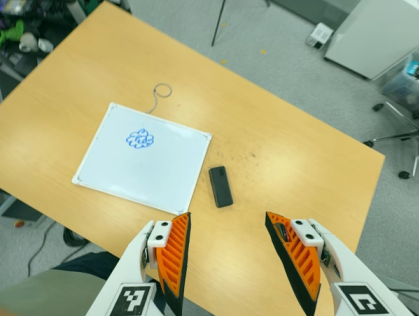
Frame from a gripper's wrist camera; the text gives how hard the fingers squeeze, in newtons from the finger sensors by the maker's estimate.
{"total": 0.0}